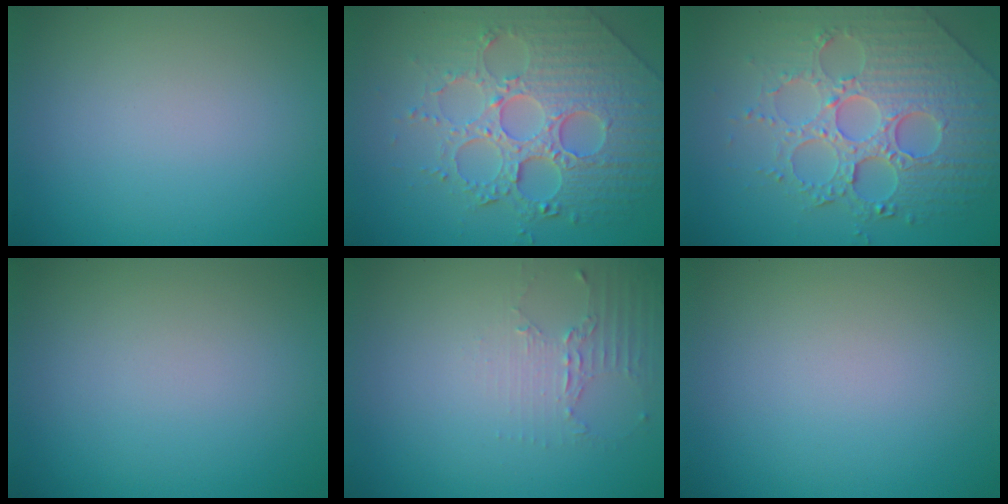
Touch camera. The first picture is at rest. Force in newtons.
{"total": 8.2, "press": 6.0, "slide": 5.5}
{"total": 7.8, "press": 6.1, "slide": 4.8}
{"total": 0.0}
{"total": 2.1, "press": 1.5, "slide": 1.5}
{"total": 0.0}